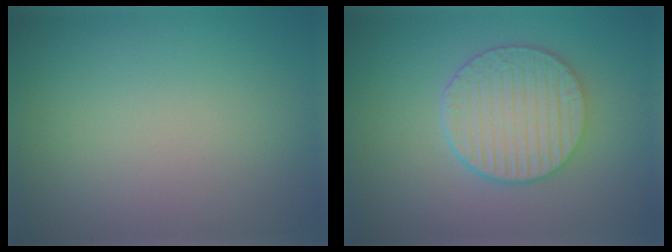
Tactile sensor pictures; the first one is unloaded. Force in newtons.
{"total": 5.5, "press": 4.5, "slide": 3.1}